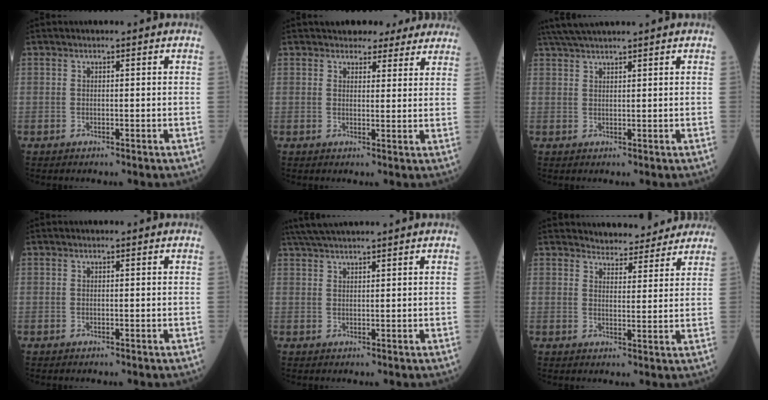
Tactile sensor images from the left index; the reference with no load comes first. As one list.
[{"total": 7.8, "force": [6.9, 3.1, 1.7], "torque": [-0.005, 0.011, 0.072]}, {"total": 5.9, "force": [5.2, -0.7, 2.8], "torque": [-0.049, 0.033, 0.096]}, {"total": 0.0}, {"total": 5.9, "force": [5.1, -0.6, 2.8], "torque": [-0.048, 0.033, 0.095]}, {"total": 8.5, "force": [8.1, 2.3, 1.0], "torque": [-0.002, 0.006, 0.091]}]